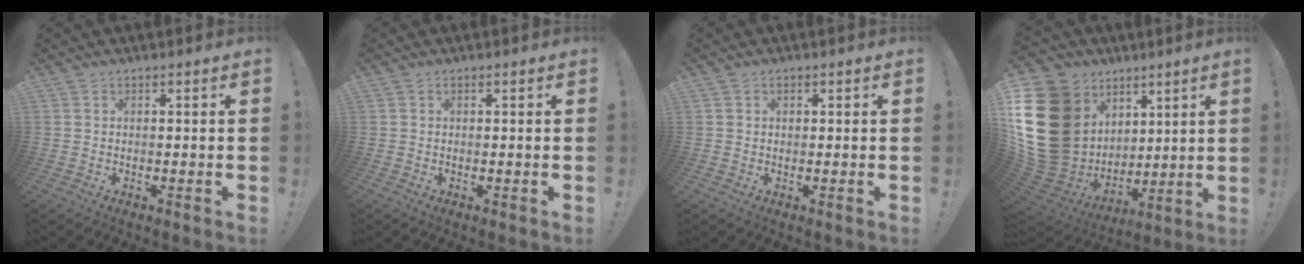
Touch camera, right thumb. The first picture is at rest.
{"total": 0.0}
{"total": 0.7, "force": [0.3, 0.6, 0.1], "torque": [-0.003, 0.003, 0.005]}
{"total": 27.5, "force": [5.2, 21.9, 15.8], "torque": [-0.296, -0.049, 0.166]}